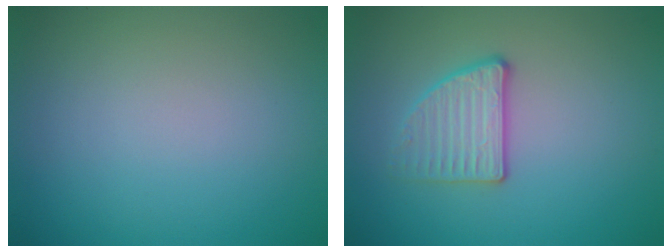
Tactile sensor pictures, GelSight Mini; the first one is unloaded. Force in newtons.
{"total": 2.7, "press": 2.5, "slide": 1.2}